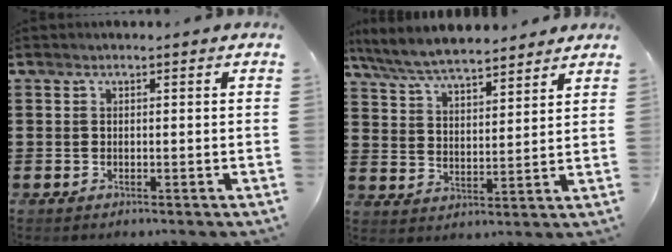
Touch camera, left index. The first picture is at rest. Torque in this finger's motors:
{"motor_torque": [1.26, -0.88, 0.38, 0.19]}